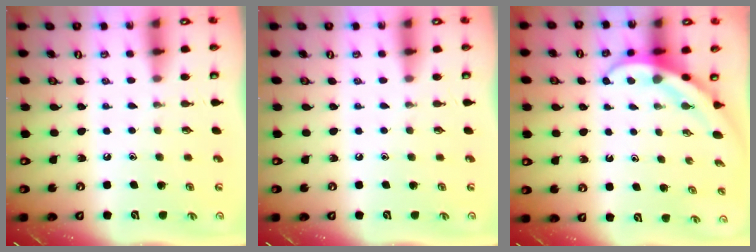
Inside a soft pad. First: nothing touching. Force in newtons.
{"total": 0.0}
{"total": 4.0, "press": 3.9, "slide": 0.4}